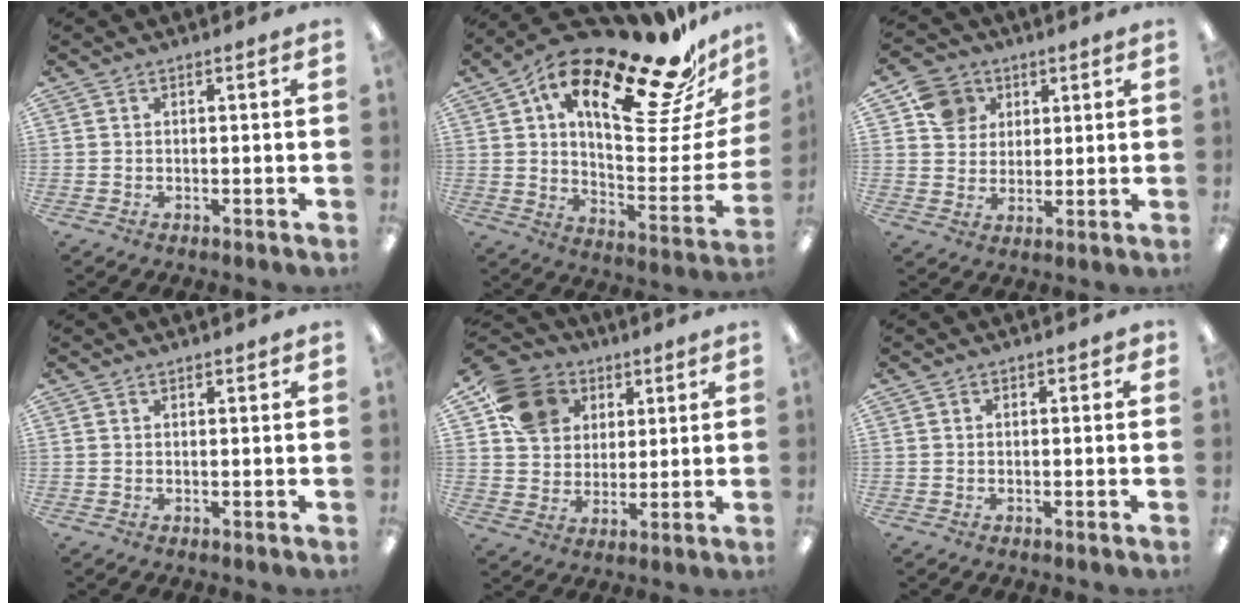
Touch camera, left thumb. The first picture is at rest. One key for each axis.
{"total": 25.9, "fx": 17.1, "fy": 7.9, "fz": 17.9, "tx": -0.260, "ty": -0.112, "tz": 0.263}
{"total": 8.6, "fx": 4.0, "fy": 7.3, "fz": 1.9, "tx": -0.034, "ty": -0.007, "tz": 0.077}
{"total": 0.9, "fx": 0.8, "fy": 0.3, "fz": 0.2, "tx": 0.003, "ty": -0.004, "tz": 0.013}
{"total": 13.1, "fx": 6.8, "fy": 10.3, "fz": 4.6, "tx": -0.097, "ty": -0.023, "tz": 0.136}
{"total": 1.1, "fx": 0.3, "fy": 0.7, "fz": 0.8, "tx": -0.008, "ty": 0.001, "tz": 0.003}